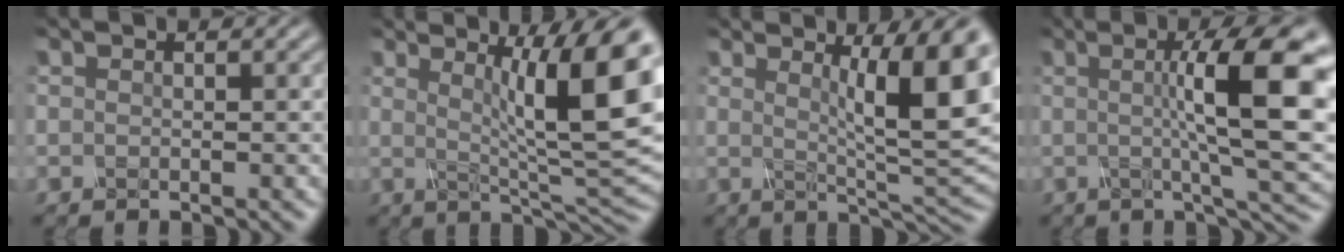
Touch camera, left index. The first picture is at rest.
{"total": 10.2, "force": [2.3, 2.0, 9.7], "torque": [-0.125, 0.003, 0.037]}
{"total": 9.0, "force": [2.5, 1.8, 8.5], "torque": [-0.106, -0.001, 0.040]}
{"total": 11.4, "force": [1.3, 2.5, 11.1], "torque": [-0.137, 0.009, 0.015]}